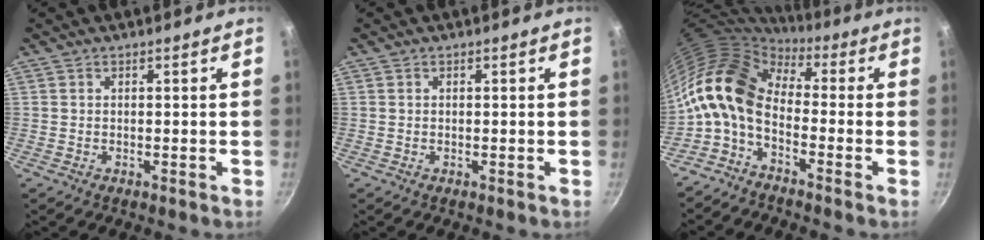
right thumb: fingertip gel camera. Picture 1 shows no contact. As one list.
[{"total": 0.0}, {"total": 13.3, "force": [-1.3, 7.9, 10.5], "torque": [-0.190, 0.029, -0.046]}]